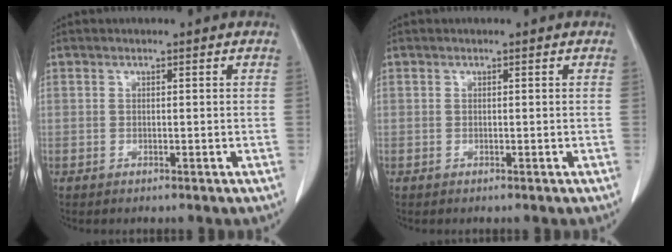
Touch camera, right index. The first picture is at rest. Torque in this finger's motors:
{"motor_torque": [0.00, 0.00, 0.01, 0.00]}